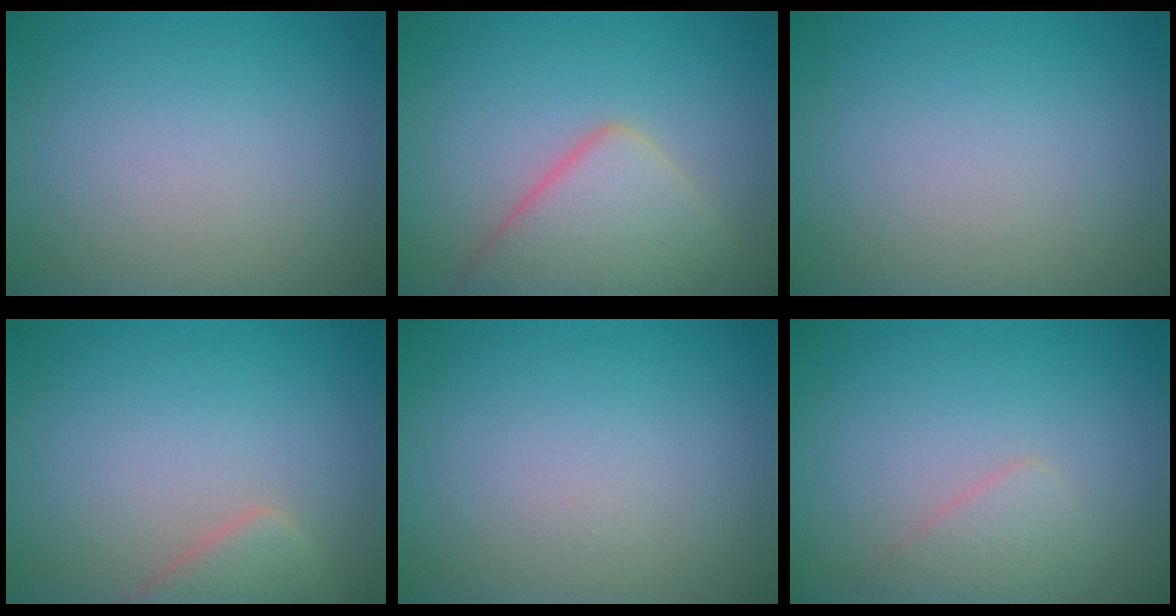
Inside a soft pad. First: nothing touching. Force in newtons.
{"total": 6.0, "press": 6.0, "slide": 0.4}
{"total": 0.0}
{"total": 2.8, "press": 2.8, "slide": 0.2}
{"total": 0.0}
{"total": 1.8, "press": 1.8, "slide": 0.1}